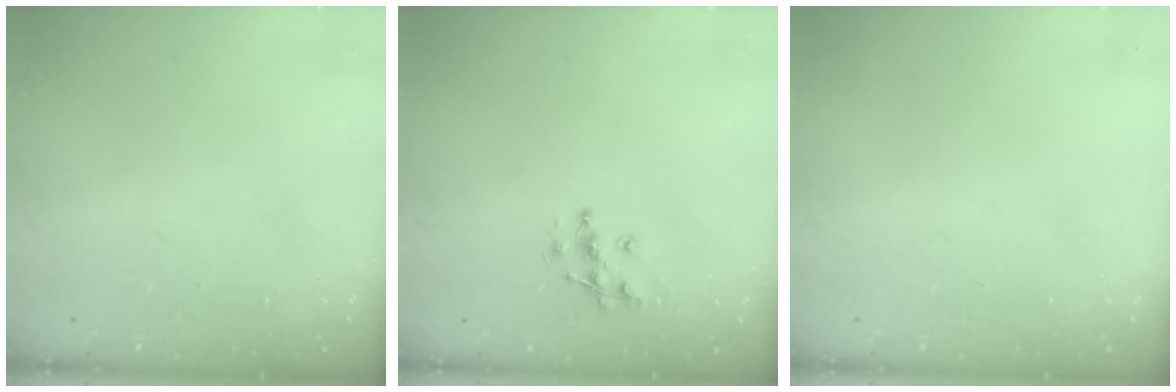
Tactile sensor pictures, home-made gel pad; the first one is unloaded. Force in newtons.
{"total": 8.5, "press": 8.4, "slide": 0.6}
{"total": 0.0}